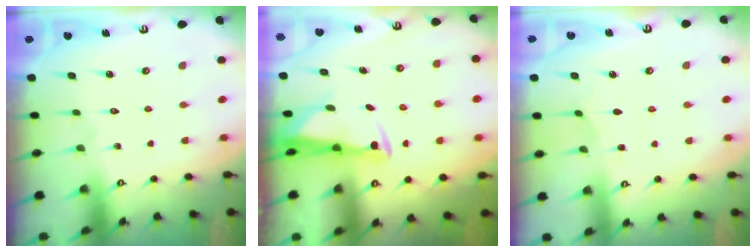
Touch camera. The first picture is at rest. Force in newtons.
{"total": 2.9, "press": 2.8, "slide": 0.9}
{"total": 2.2, "press": 2.1, "slide": 0.3}